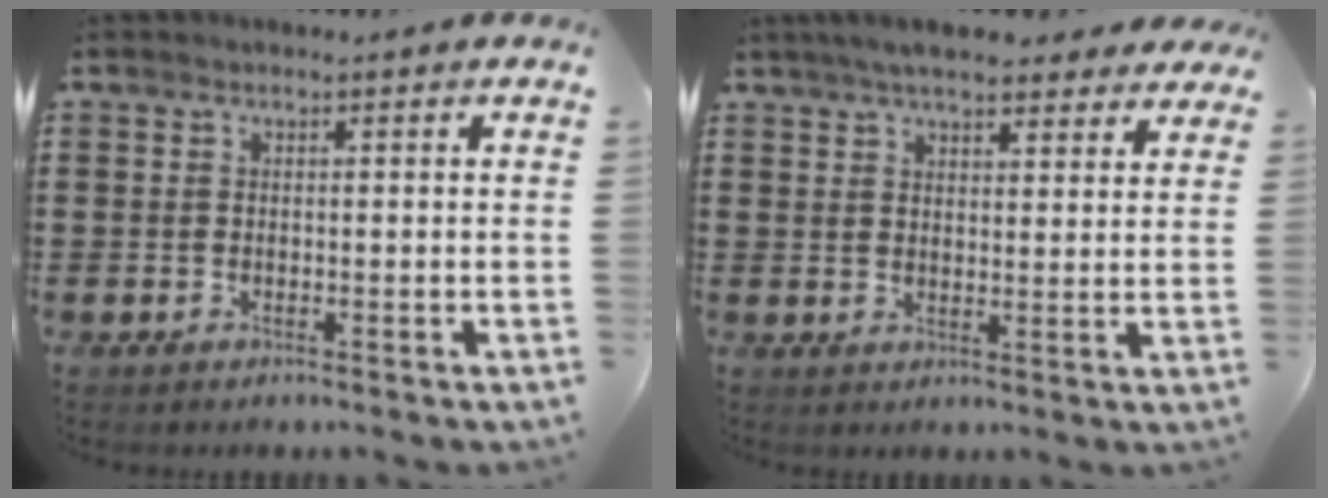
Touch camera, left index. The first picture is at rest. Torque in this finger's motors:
{"motor_torque": [2.14, 0.00, 1.05, 0.21]}